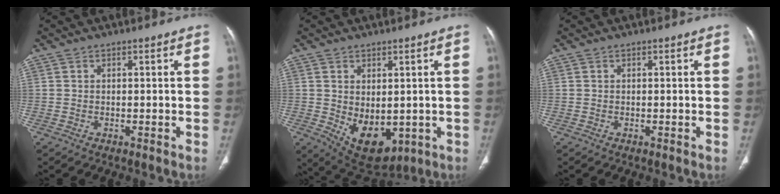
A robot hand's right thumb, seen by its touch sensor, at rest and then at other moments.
{"total": 10.3, "force": [-1.4, 6.3, 8.0], "torque": [-0.103, -0.010, 0.009]}
{"total": 0.0}